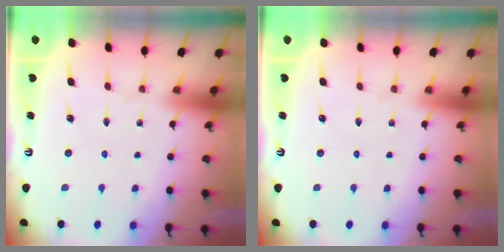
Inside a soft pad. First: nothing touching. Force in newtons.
{"total": 0.0}